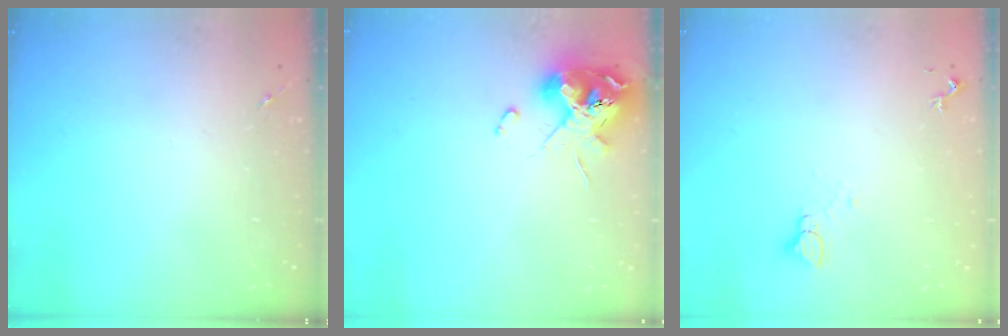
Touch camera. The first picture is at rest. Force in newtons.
{"total": 11.9, "press": 11.8, "slide": 1.5}
{"total": 4.3, "press": 4.3, "slide": 0.4}